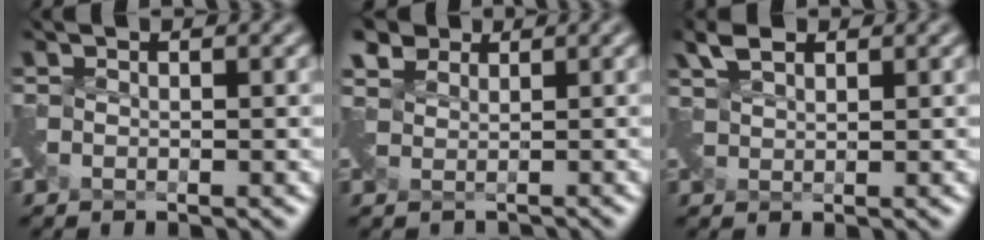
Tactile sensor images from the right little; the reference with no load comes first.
{"total": 3.2, "force": [2.4, 2.2, 0.1], "torque": [0.003, 0.003, 0.035]}
{"total": 2.7, "force": [2.3, 0.9, 1.1], "torque": [-0.028, 0.014, 0.047]}